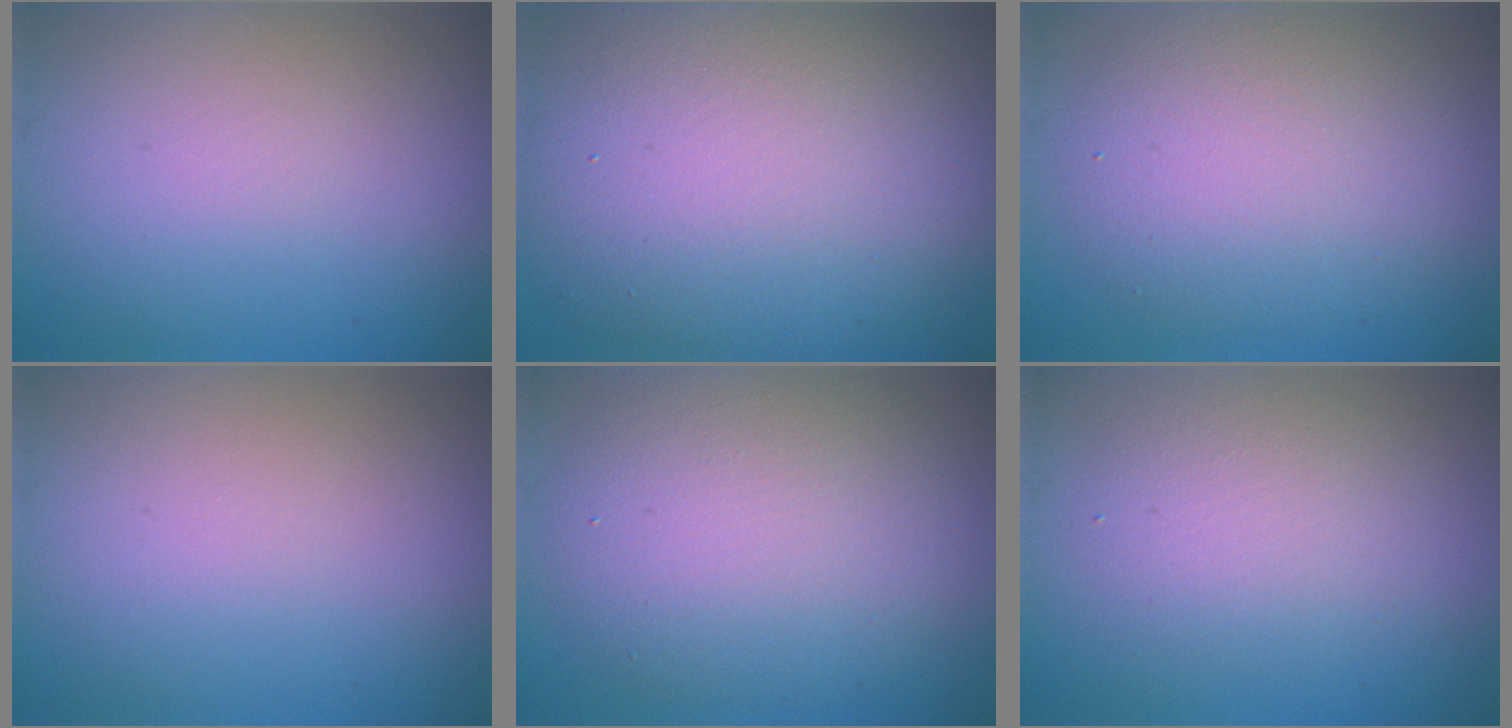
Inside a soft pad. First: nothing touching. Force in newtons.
{"total": 13.9, "press": 13.9, "slide": 1.1}
{"total": 6.1, "press": 6.1, "slide": 0.2}
{"total": 0.0}
{"total": 8.0, "press": 8.0, "slide": 0.5}
{"total": 2.0, "press": 2.0, "slide": 0.2}